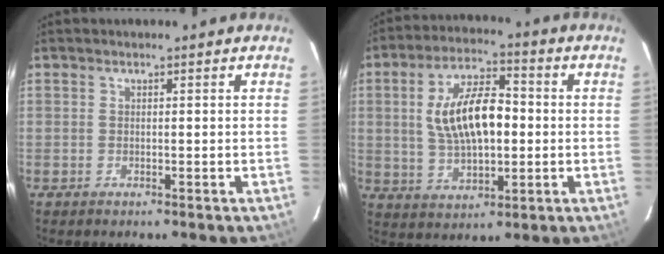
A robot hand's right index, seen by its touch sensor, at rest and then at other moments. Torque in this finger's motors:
{"motor_torque": [1.08, 0.53, 0.92, 0.21]}